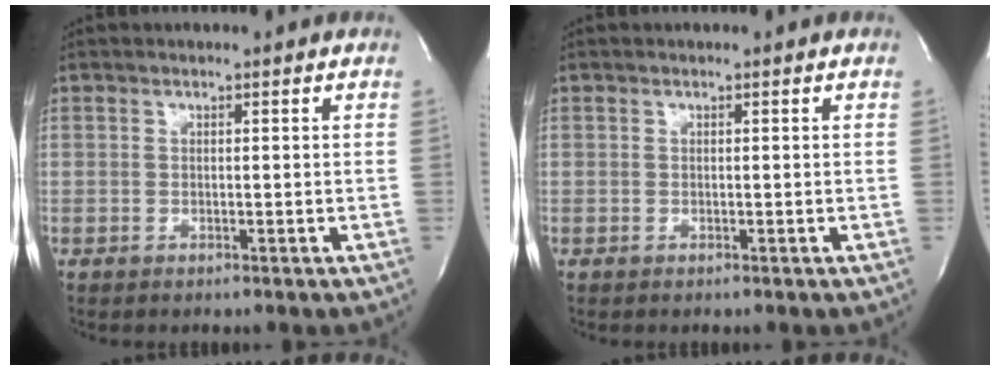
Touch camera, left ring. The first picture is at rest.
{"total": 0.0}